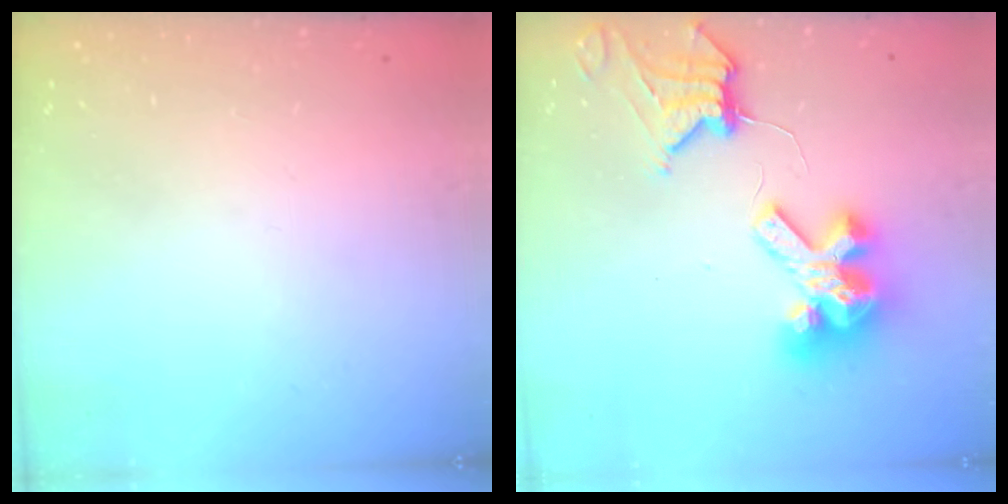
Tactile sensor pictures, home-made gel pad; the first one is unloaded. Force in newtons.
{"total": 12.2, "press": 12.1, "slide": 1.2}